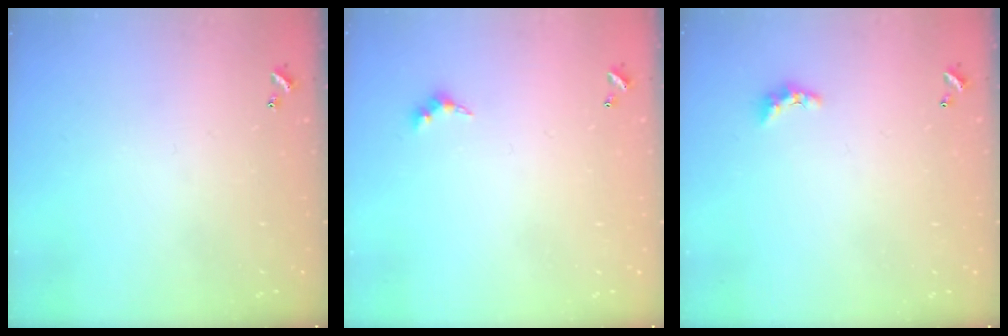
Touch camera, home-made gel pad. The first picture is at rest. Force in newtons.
{"total": 3.0, "press": 2.9, "slide": 0.5}
{"total": 2.7, "press": 2.7, "slide": 0.6}